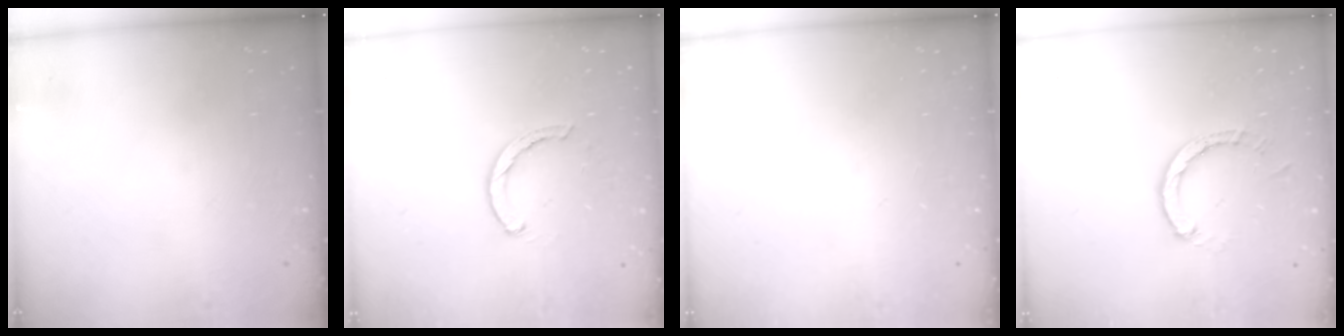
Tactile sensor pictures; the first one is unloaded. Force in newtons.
{"total": 2.4, "press": 2.4, "slide": 0.1}
{"total": 0.0}
{"total": 3.2, "press": 3.2, "slide": 0.2}